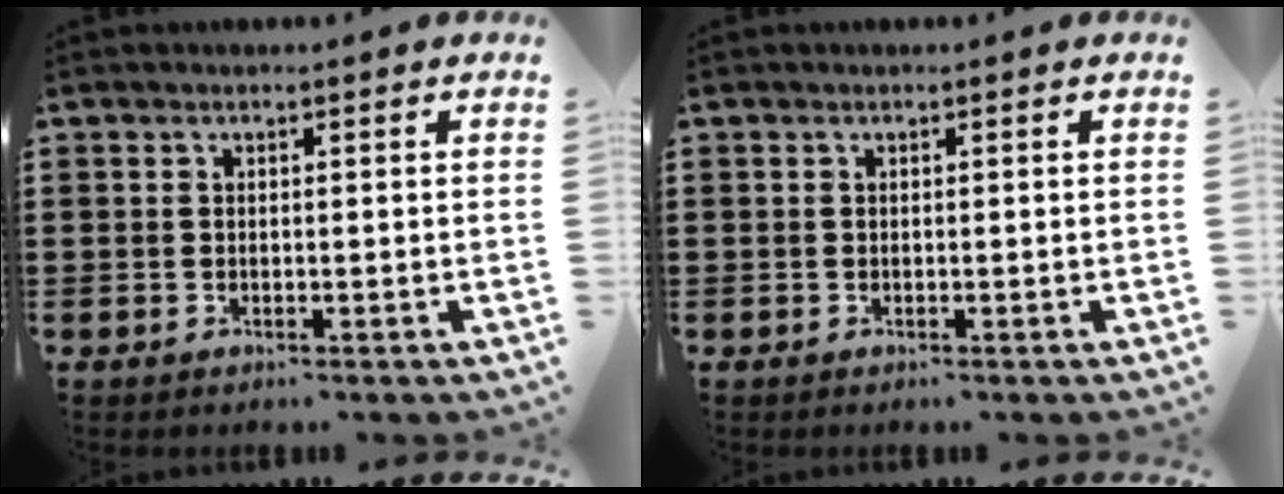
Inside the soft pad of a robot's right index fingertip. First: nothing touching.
{"total": 0.0}